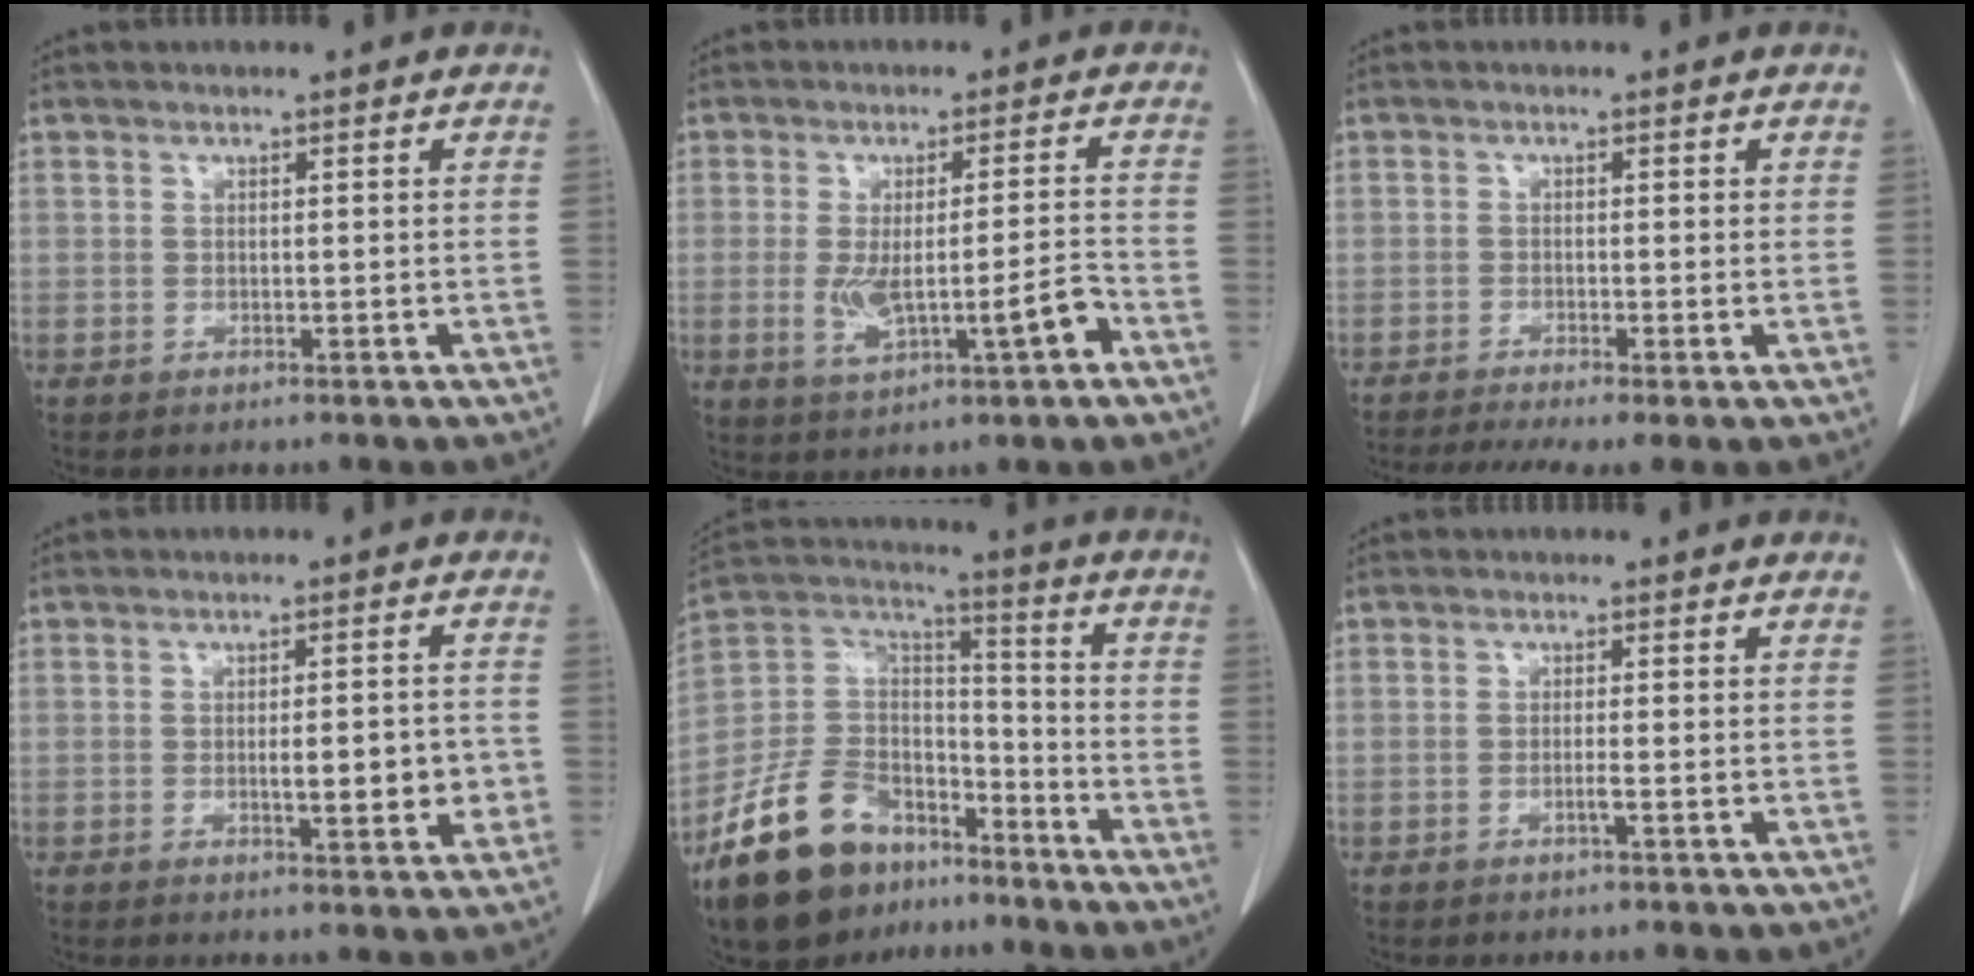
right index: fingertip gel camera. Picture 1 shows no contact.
{"total": 8.3, "force": [-2.5, 1.3, 7.8], "torque": [-0.137, 0.005, -0.030]}
{"total": 6.4, "force": [-4.3, 0.7, 4.6], "torque": [-0.077, -0.011, -0.074]}
{"total": 6.0, "force": [-1.2, 1.4, 5.7], "torque": [-0.080, 0.000, -0.012]}
{"total": 18.1, "force": [-12.2, 10.2, 8.7], "torque": [-0.179, 0.036, -0.215]}
{"total": 1.1, "force": [-0.6, -0.2, 1.0], "torque": [-0.017, 0.000, -0.011]}